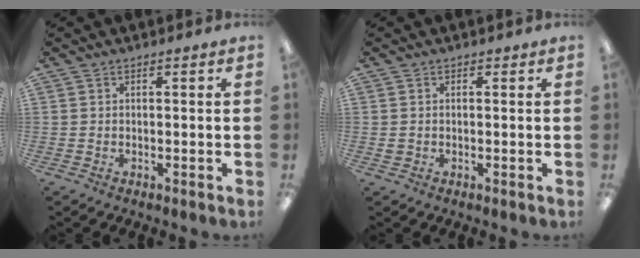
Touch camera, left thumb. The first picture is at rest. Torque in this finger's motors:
{"motor_torque": [-0.35, 0.25, -0.22, 0.10, 0.02]}